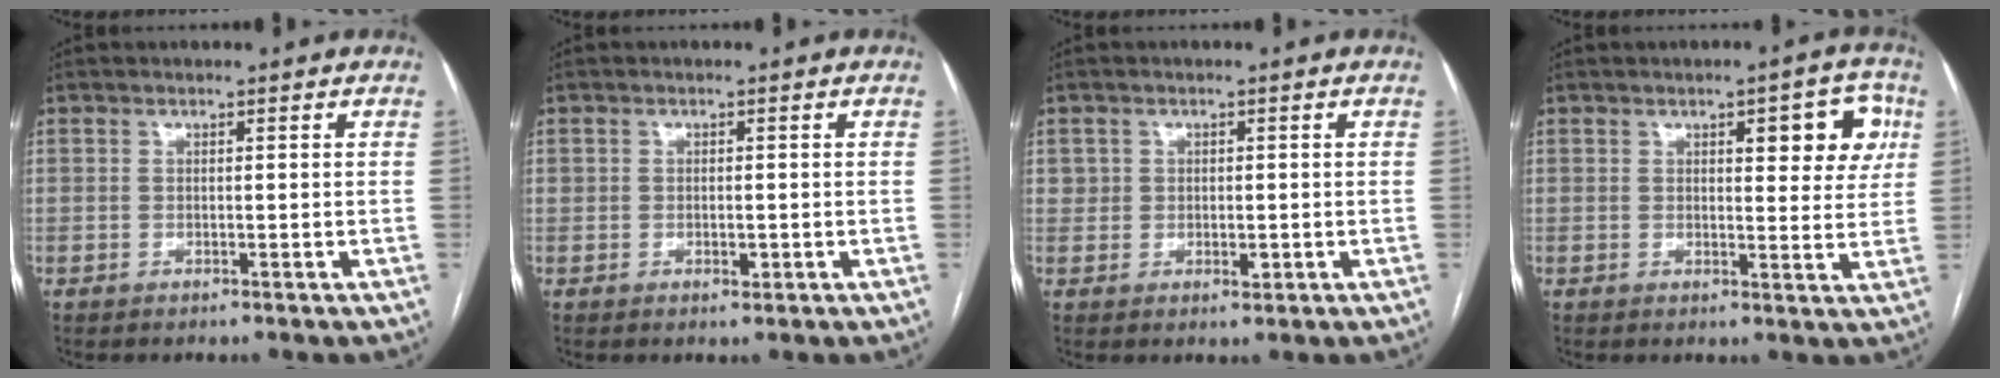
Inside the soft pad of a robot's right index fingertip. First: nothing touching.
{"total": 1.6, "force": [-0.3, 1.0, 1.2], "torque": [-0.019, 0.000, 0.000]}
{"total": 2.4, "force": [0.0, 2.1, 1.3], "torque": [-0.017, 0.003, 0.004]}
{"total": 7.6, "force": [2.9, 2.6, 6.5], "torque": [-0.066, 0.013, 0.032]}